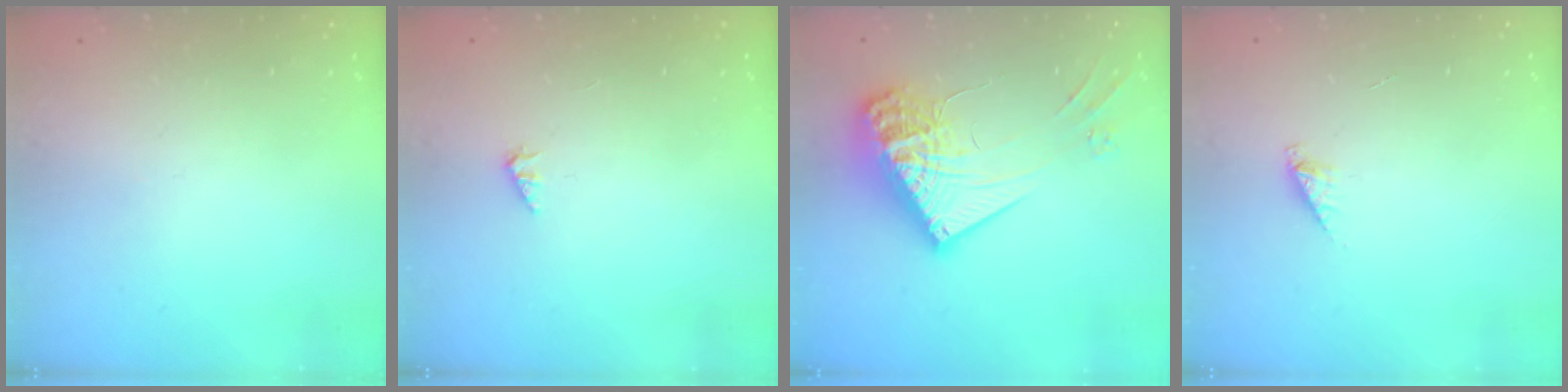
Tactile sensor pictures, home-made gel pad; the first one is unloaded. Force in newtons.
{"total": 1.1, "press": 1.1, "slide": 0.1}
{"total": 21.0, "press": 20.9, "slide": 2.0}
{"total": 3.3, "press": 3.2, "slide": 0.5}